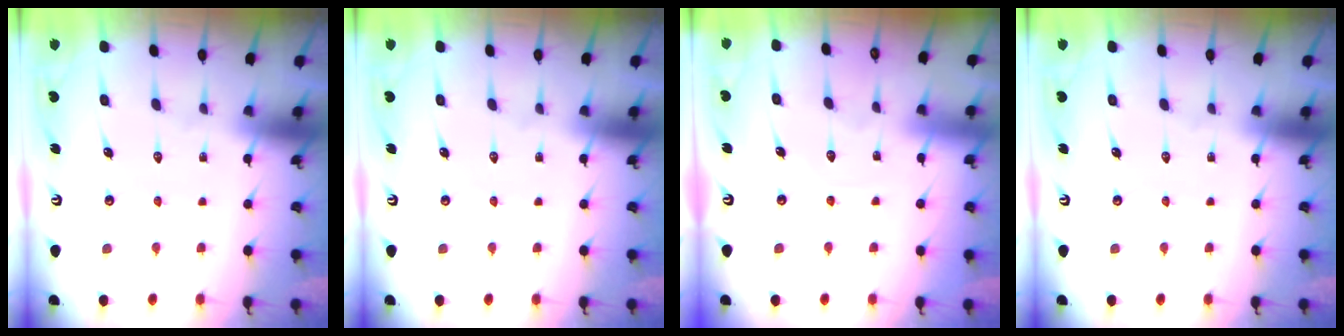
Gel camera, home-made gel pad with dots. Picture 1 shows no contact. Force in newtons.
{"total": 0.0}
{"total": 2.7, "press": 2.7, "slide": 0.2}
{"total": 0.0}